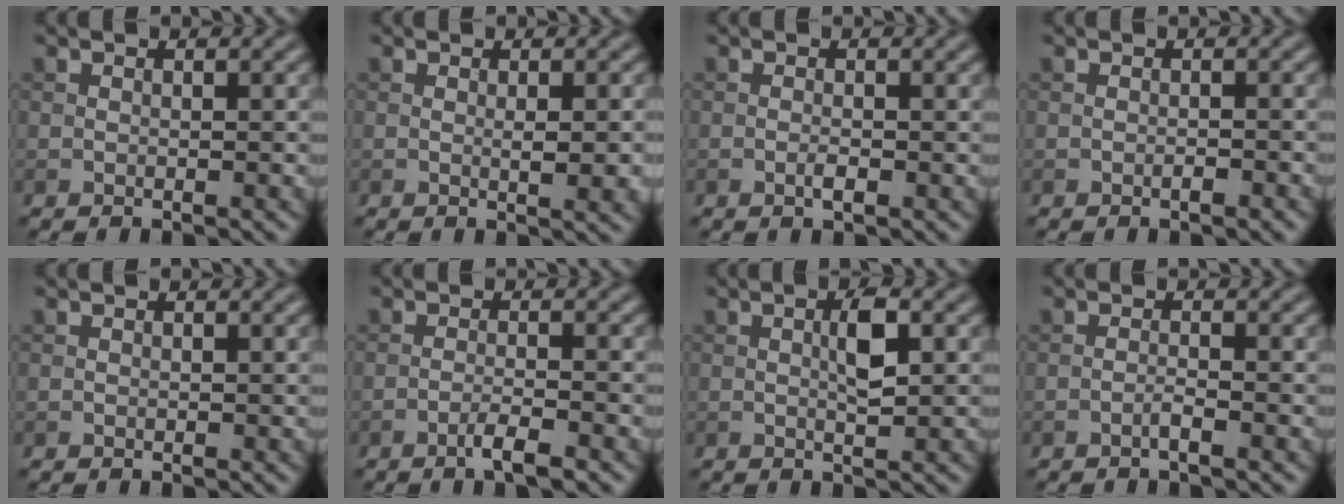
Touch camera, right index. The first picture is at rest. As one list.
[{"total": 2.8, "force": [-0.1, 0.6, 2.7], "torque": [-0.040, -0.004, 0.001]}, {"total": 1.1, "force": [-0.5, 0.2, 0.9], "torque": [-0.017, -0.001, -0.009]}, {"total": 0.9, "force": [-0.5, 0.2, 0.7], "torque": [-0.012, 0.001, -0.007]}, {"total": 0.0}, {"total": 2.5, "force": [-1.5, 0.4, 2.0], "torque": [-0.033, 0.006, -0.034]}, {"total": 2.8, "force": [0.5, 0.6, 2.7], "torque": [-0.053, 0.003, 0.006]}, {"total": 1.1, "force": [-0.6, 0.1, 0.9], "torque": [-0.015, 0.004, -0.015]}]